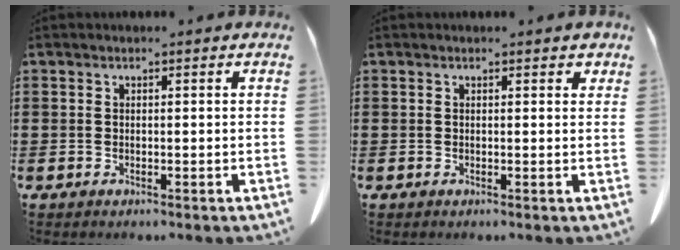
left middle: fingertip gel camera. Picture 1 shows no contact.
{"total": 0.8, "force": [0.6, 0.4, 0.3], "torque": [0.001, 0.002, 0.009]}